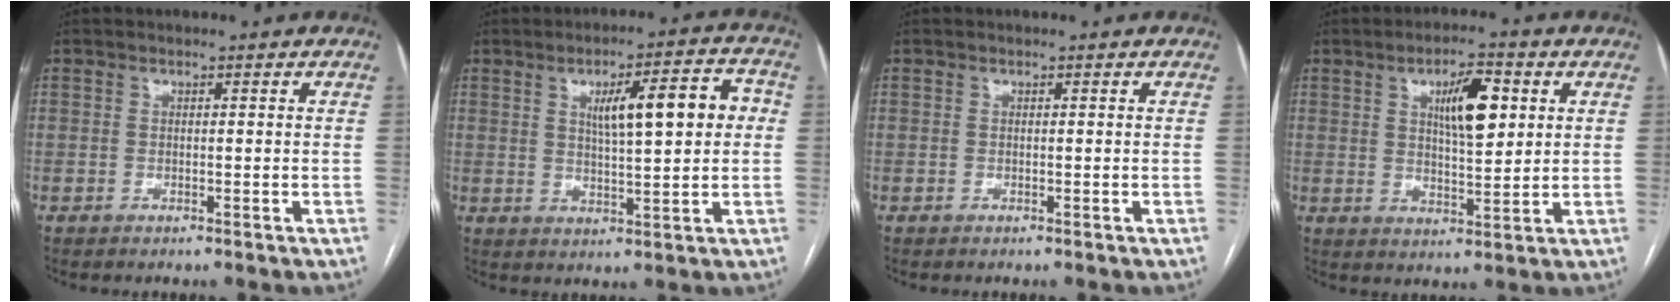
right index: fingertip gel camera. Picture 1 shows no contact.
{"total": 9.9, "force": [2.1, 2.0, 9.5], "torque": [-0.143, 0.021, 0.035]}
{"total": 0.0}
{"total": 8.3, "force": [2.8, 2.3, 7.5], "torque": [-0.125, 0.007, 0.050]}